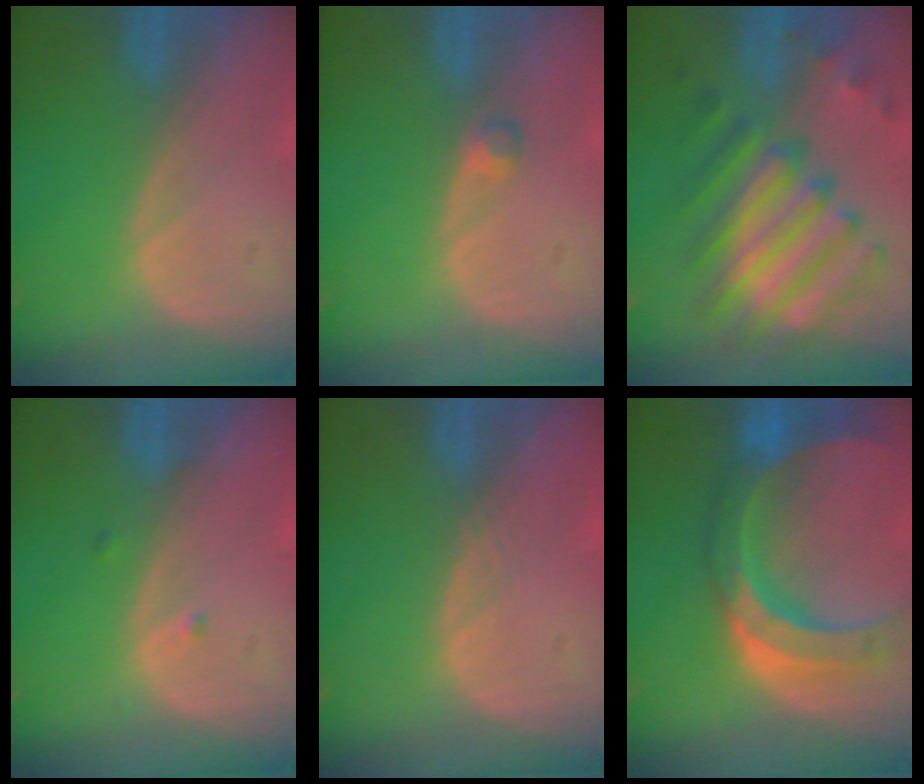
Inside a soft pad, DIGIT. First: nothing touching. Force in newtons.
{"total": 1.5, "press": 1.2, "slide": 0.8}
{"total": 10.5, "press": 10.1, "slide": 2.8}
{"total": 0.8, "press": 0.8, "slide": 0.2}
{"total": 0.7, "press": 0.6, "slide": 0.3}
{"total": 11.6, "press": 9.8, "slide": 6.2}